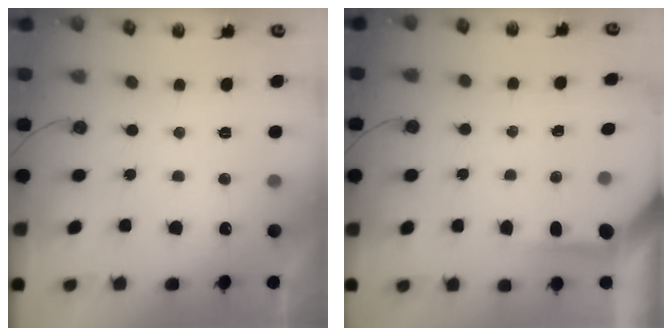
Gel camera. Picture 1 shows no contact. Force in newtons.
{"total": 3.9, "press": 3.9, "slide": 0.2}